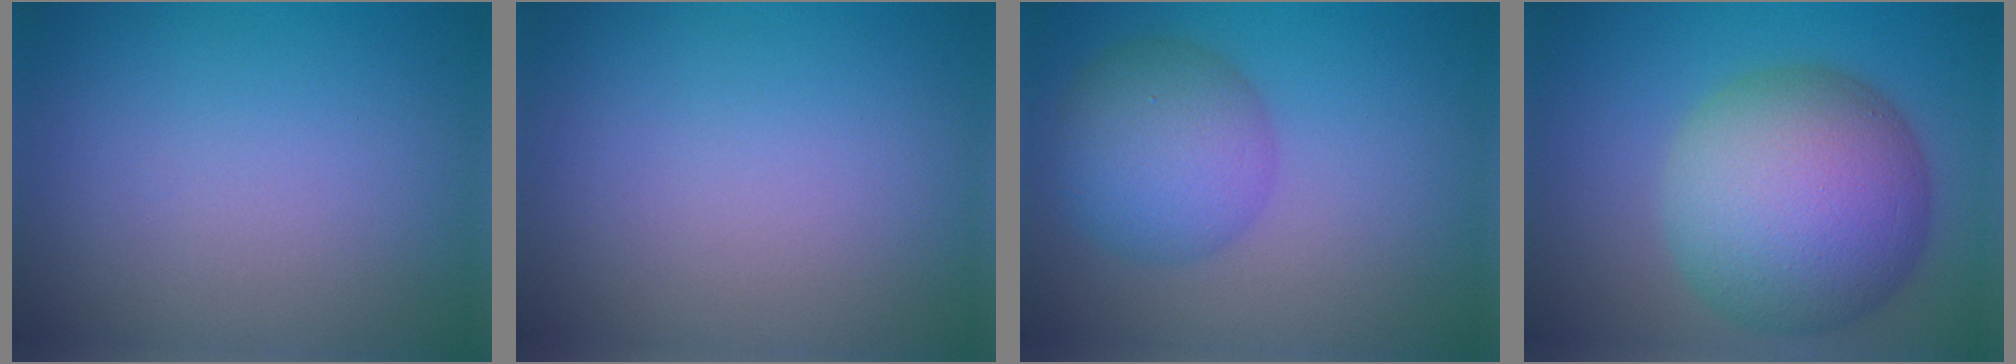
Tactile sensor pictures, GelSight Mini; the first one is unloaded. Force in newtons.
{"total": 0.0}
{"total": 5.9, "press": 5.8, "slide": 0.2}
{"total": 12.6, "press": 12.5, "slide": 0.4}